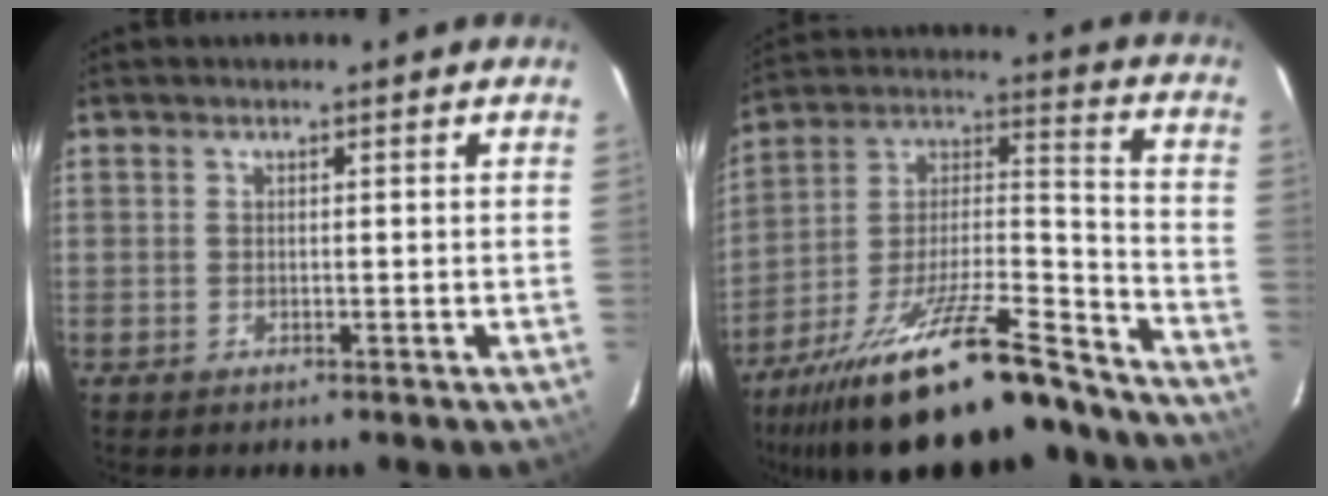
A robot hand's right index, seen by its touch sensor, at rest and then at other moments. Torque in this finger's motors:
{"motor_torque": [1.79, -0.34, 0.87, 0.20]}